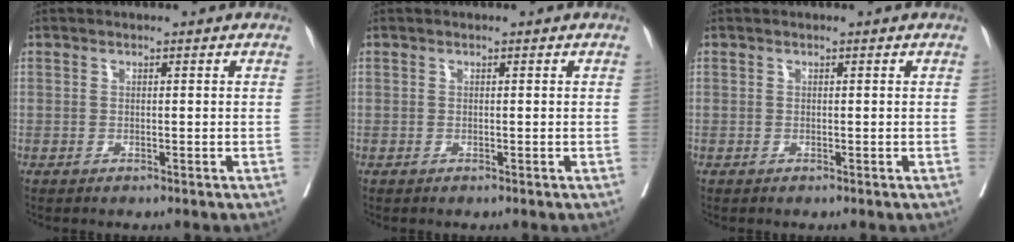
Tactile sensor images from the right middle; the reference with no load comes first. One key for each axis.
{"total": 0.0}
{"total": 0.0}